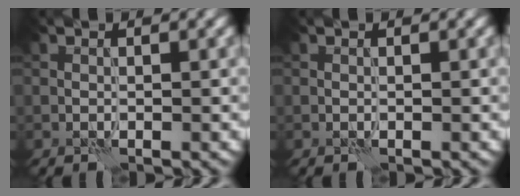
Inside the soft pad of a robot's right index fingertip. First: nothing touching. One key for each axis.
{"total": 0.0}